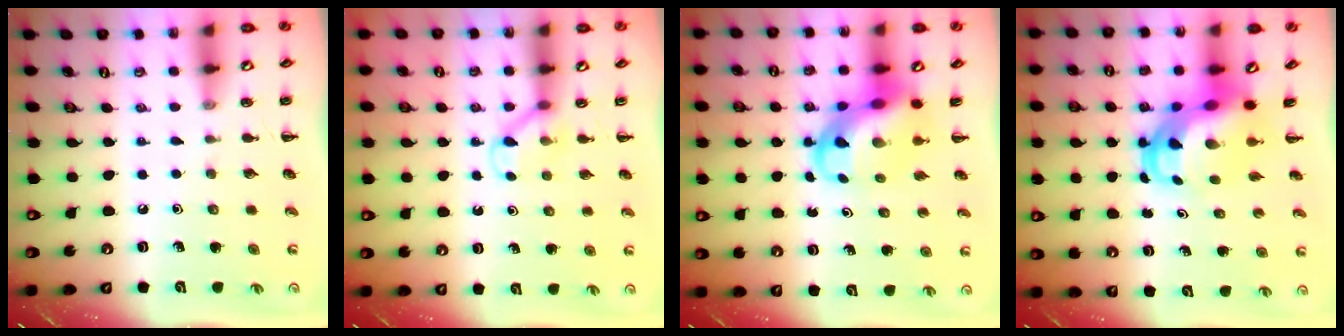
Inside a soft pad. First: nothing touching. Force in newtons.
{"total": 5.0, "press": 4.7, "slide": 1.7}
{"total": 9.1, "press": 8.7, "slide": 2.7}
{"total": 7.2, "press": 6.9, "slide": 2.0}